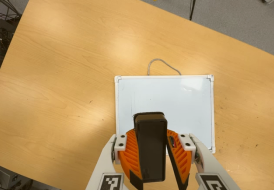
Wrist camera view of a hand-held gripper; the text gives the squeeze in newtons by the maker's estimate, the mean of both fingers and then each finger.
{"total": 8.9, "left": 9.4, "right": 8.5}